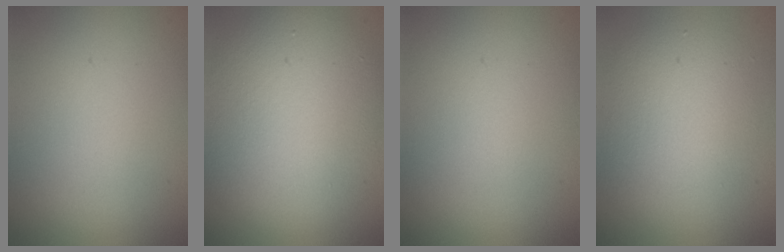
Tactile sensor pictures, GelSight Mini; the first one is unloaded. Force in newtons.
{"total": 8.7, "press": 8.7, "slide": 0.7}
{"total": 0.0}
{"total": 4.2, "press": 4.2, "slide": 0.1}